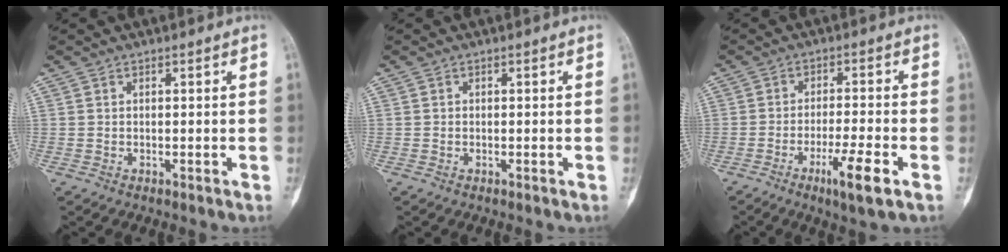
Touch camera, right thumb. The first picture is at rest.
{"total": 0.0}
{"total": 7.5, "force": [-3.6, 0.7, 6.5], "torque": [-0.122, 0.007, -0.058]}